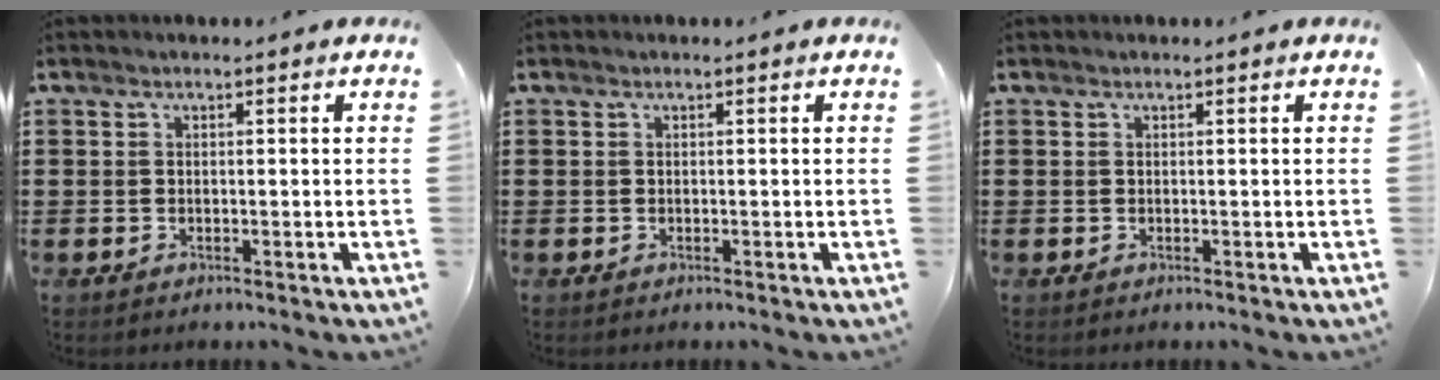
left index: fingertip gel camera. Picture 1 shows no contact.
{"total": 0.0}
{"total": 0.0}